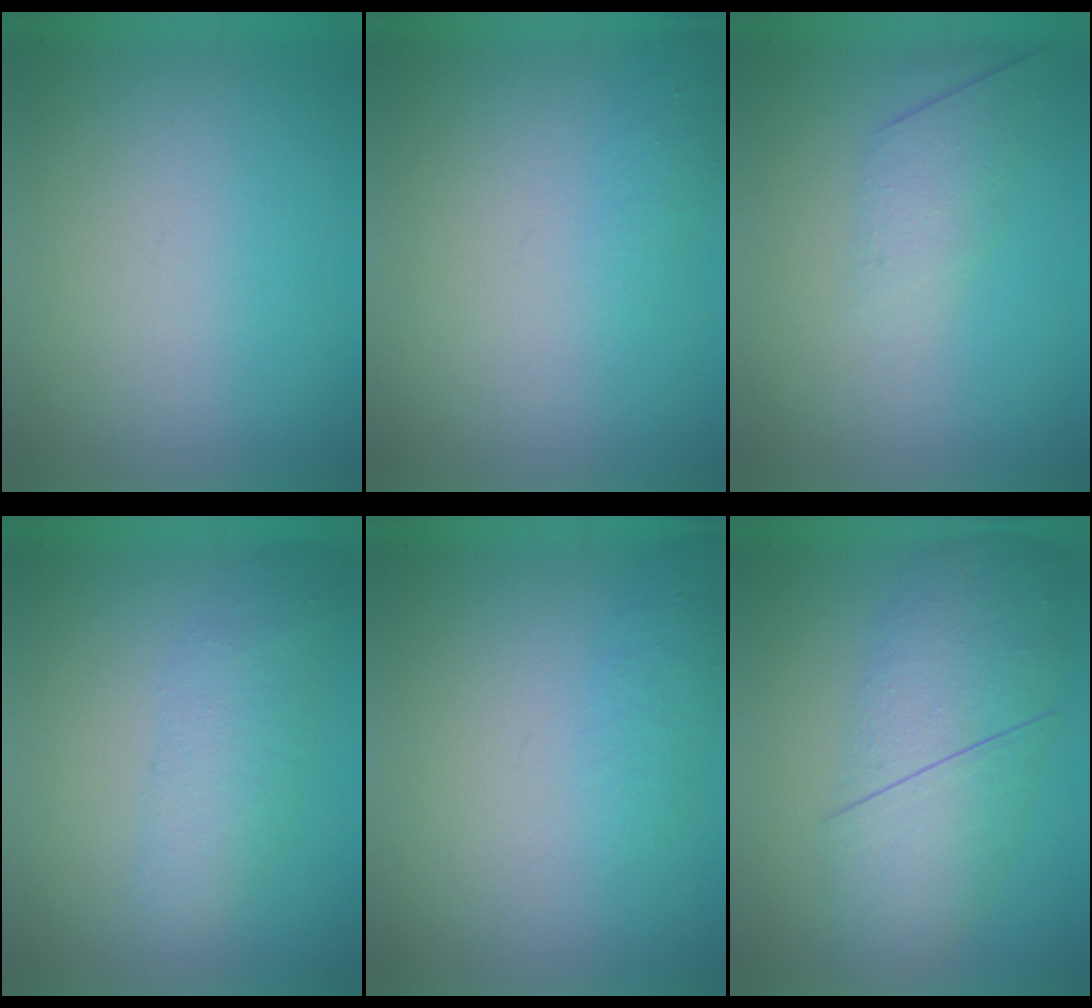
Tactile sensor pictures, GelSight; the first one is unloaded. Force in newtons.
{"total": 1.0}
{"total": 2.6}
{"total": 2.3}
{"total": 1.3}
{"total": 4.9}